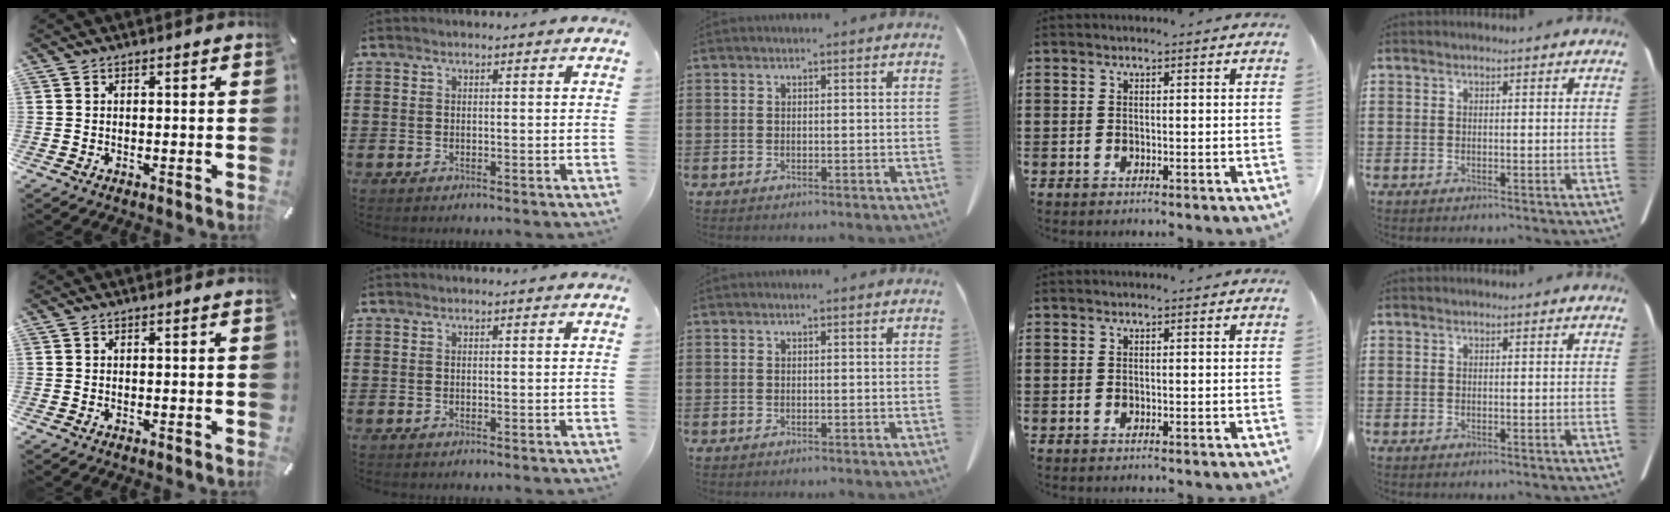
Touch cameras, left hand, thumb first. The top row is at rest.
{}